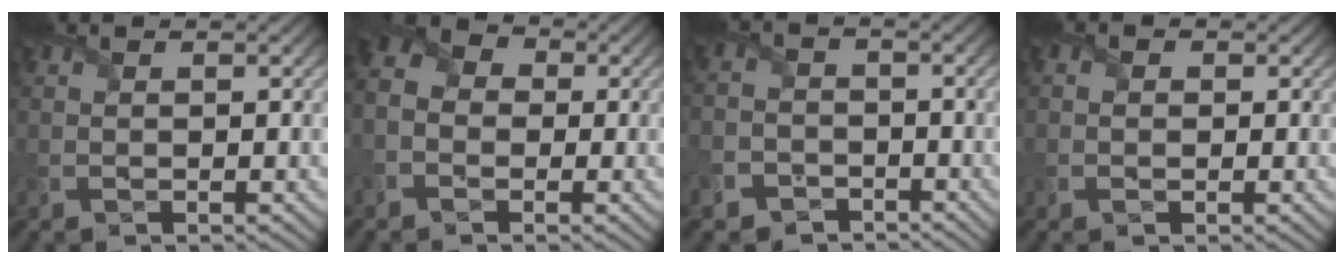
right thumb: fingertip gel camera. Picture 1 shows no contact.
{"total": 5.9, "force": [-1.6, 4.9, 3.0], "torque": [-0.080, -0.001, -0.040]}
{"total": 4.6, "force": [-3.2, 3.3, 0.5], "torque": [-0.017, -0.003, -0.074]}
{"total": 1.1, "force": [-0.2, 1.0, 0.4], "torque": [-0.013, 0.000, -0.003]}